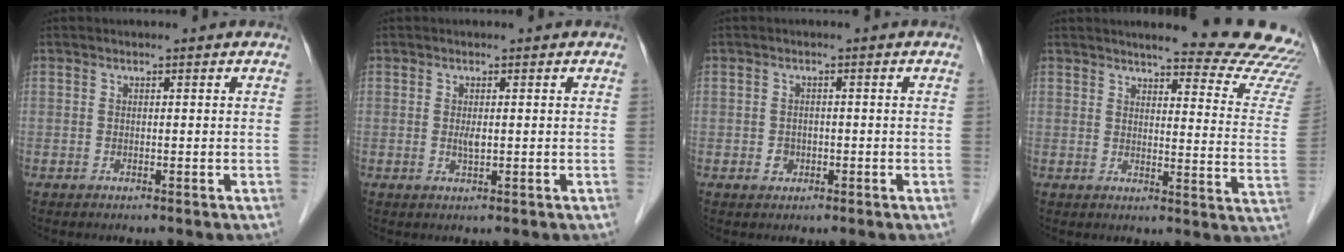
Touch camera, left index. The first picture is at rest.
{"total": 1.5, "force": [0.0, 0.4, 1.4], "torque": [-0.028, -0.001, 0.001]}
{"total": 1.7, "force": [-0.6, 1.5, 0.6], "torque": [-0.010, 0.005, -0.006]}
{"total": 18.2, "force": [17.5, 0.8, 5.0], "torque": [-0.048, -0.109, 0.178]}